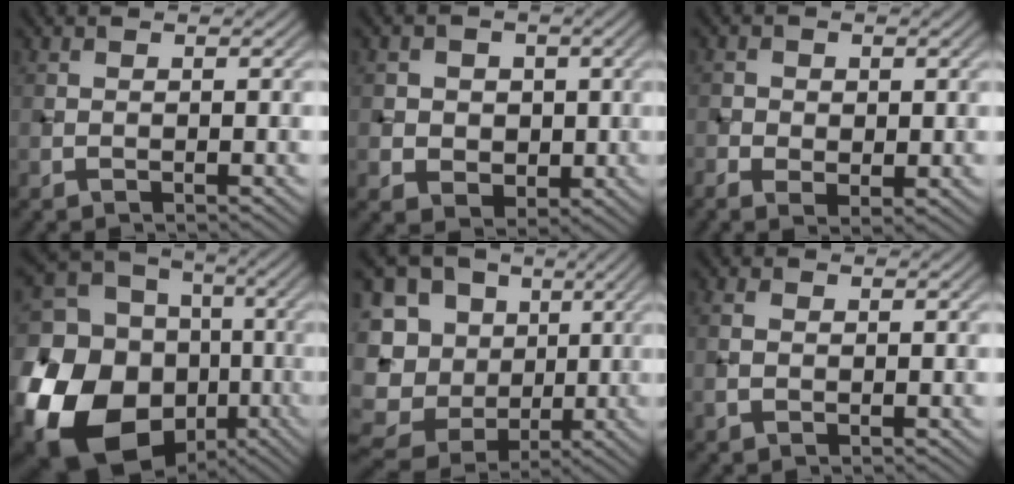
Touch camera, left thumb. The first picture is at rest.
{"total": 5.1, "force": [0.6, 4.7, 1.8], "torque": [-0.047, -0.003, 0.008]}
{"total": 3.1, "force": [-0.3, 2.3, 2.0], "torque": [-0.040, -0.007, -0.005]}
{"total": 25.8, "force": [-8.2, 22.0, 10.6], "torque": [-0.271, -0.039, -0.169]}
{"total": 18.7, "force": [-0.2, 16.6, 8.5], "torque": [-0.260, 0.014, 0.000]}
{"total": 1.7, "force": [-0.1, 1.2, 1.2], "torque": [-0.030, 0.003, -0.003]}